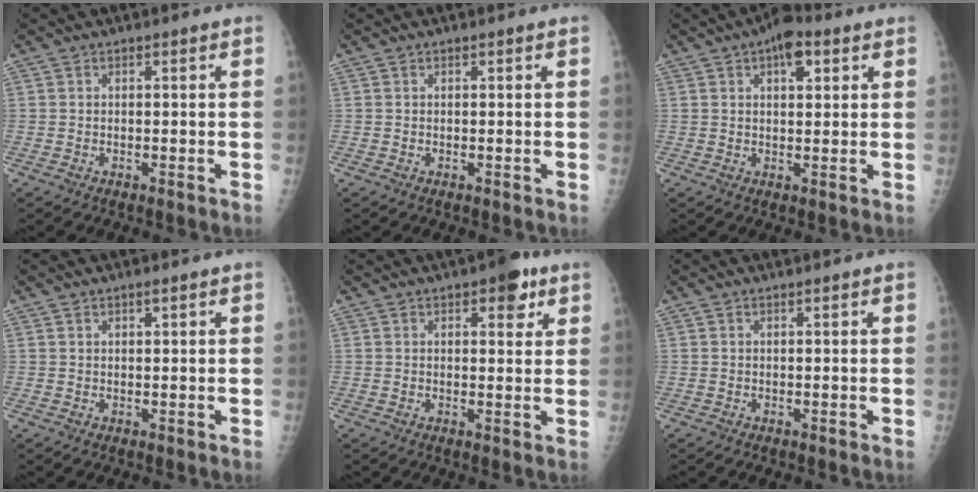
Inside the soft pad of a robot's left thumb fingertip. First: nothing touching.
{"total": 0.0}
{"total": 6.3, "force": [3.0, 3.0, 4.7], "torque": [-0.048, -0.002, 0.038]}
{"total": 0.9, "force": [0.6, 0.3, 0.5], "torque": [-0.004, -0.003, 0.010]}
{"total": 5.6, "force": [3.0, 2.6, 3.9], "torque": [-0.026, -0.010, 0.032]}
{"total": 0.0}